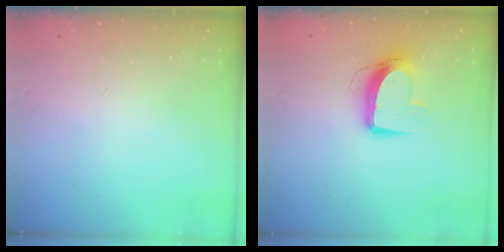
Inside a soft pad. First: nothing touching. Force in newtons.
{"total": 10.6, "press": 10.6, "slide": 0.6}